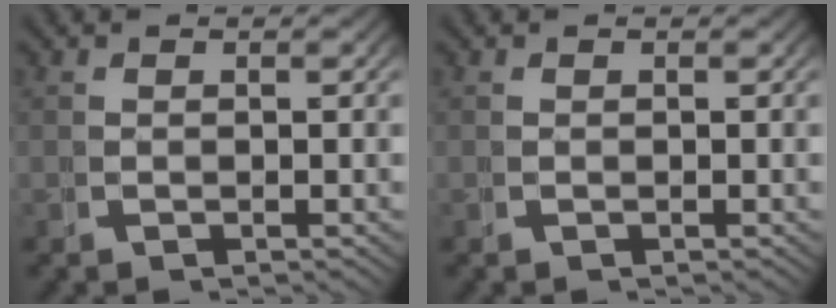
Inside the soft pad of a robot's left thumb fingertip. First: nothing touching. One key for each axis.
{"total": 0.0}